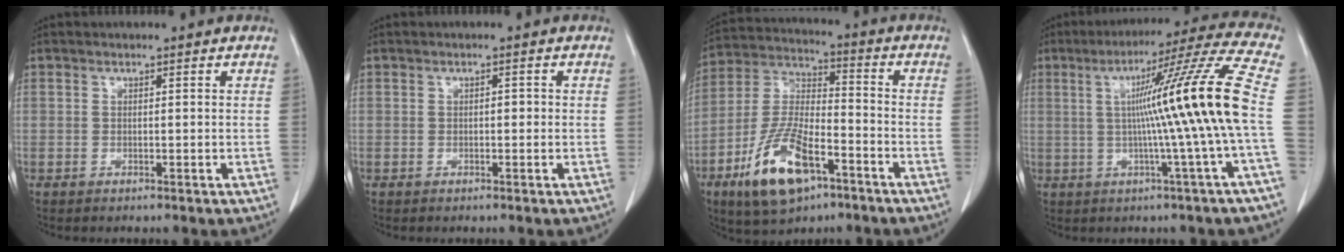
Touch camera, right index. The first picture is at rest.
{"total": 0.7, "force": [-0.1, 0.4, 0.6], "torque": [-0.008, 0.003, -0.002]}
{"total": 14.7, "force": [-7.7, 5.4, 11.3], "torque": [-0.239, -0.004, -0.138]}
{"total": 16.3, "force": [0.1, -3.1, 16.0], "torque": [-0.224, 0.007, -0.004]}